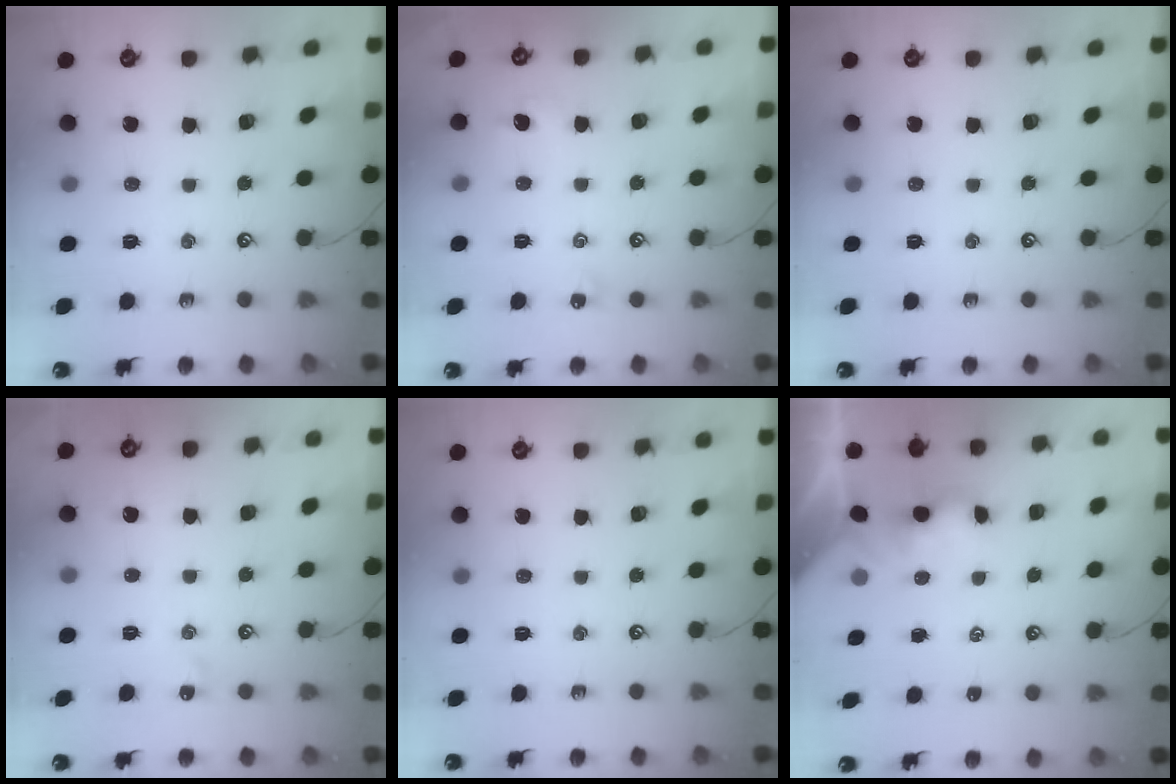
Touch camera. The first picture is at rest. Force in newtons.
{"total": 3.2, "press": 3.2, "slide": 0.5}
{"total": 0.0}
{"total": 2.8, "press": 2.7, "slide": 0.6}
{"total": 0.0}
{"total": 1.1, "press": 1.0, "slide": 0.4}